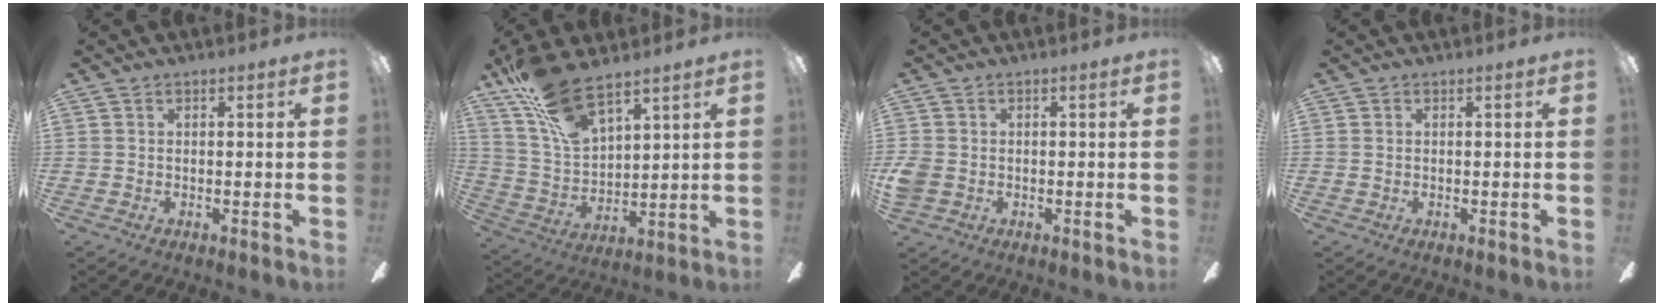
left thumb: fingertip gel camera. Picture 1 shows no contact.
{"total": 15.1, "force": [11.5, 4.8, 8.5], "torque": [-0.195, -0.055, 0.209]}
{"total": 3.5, "force": [-0.6, 2.9, 1.9], "torque": [-0.044, 0.004, -0.013]}
{"total": 0.0}